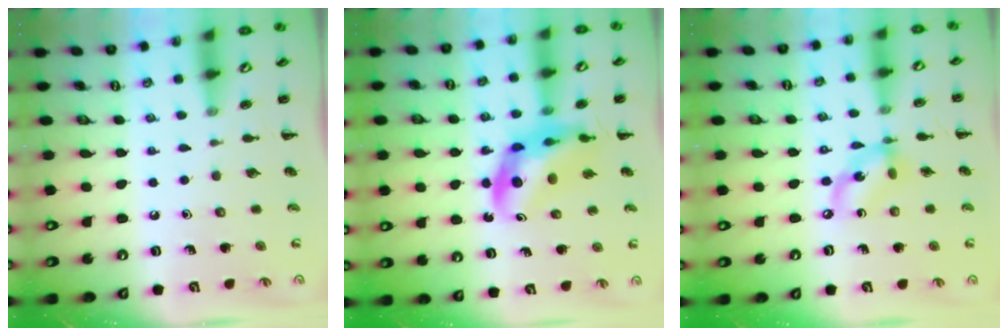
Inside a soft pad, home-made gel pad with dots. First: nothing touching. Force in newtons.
{"total": 12.4, "press": 11.9, "slide": 3.4}
{"total": 10.2, "press": 10.0, "slide": 2.0}